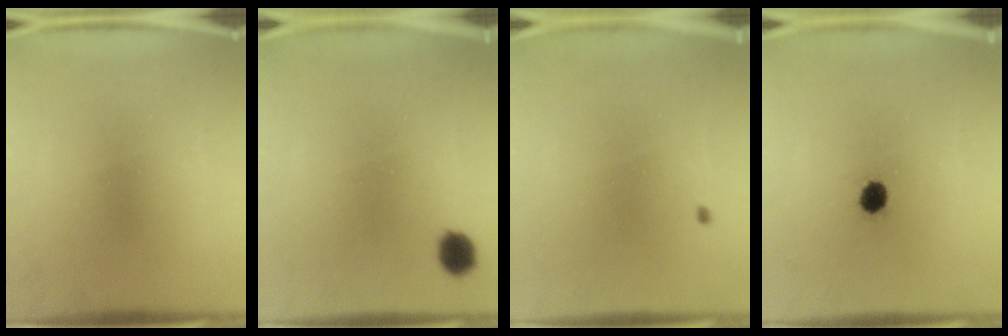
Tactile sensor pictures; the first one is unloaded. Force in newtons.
{"total": 4.0}
{"total": 0.6}
{"total": 4.4}